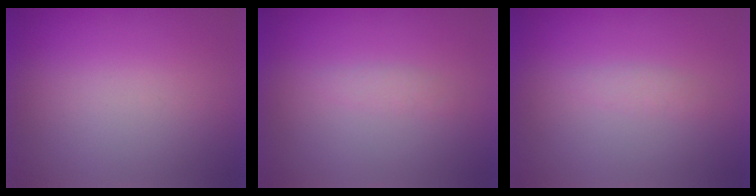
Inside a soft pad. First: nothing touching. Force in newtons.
{"total": 1.4}
{"total": 1.3}